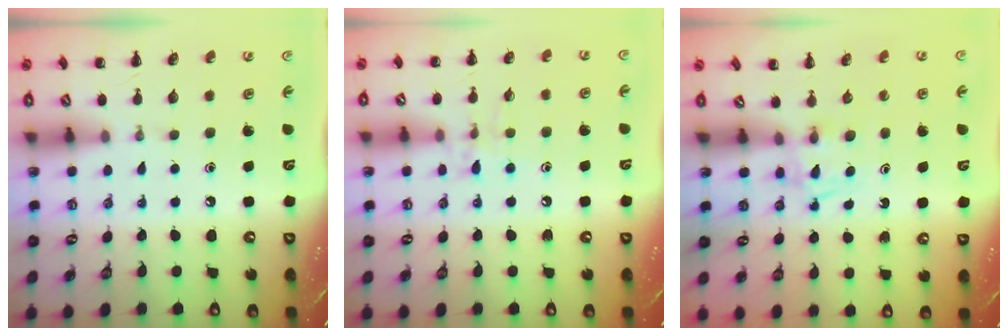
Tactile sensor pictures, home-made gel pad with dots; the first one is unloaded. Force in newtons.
{"total": 8.0, "press": 7.8, "slide": 1.6}
{"total": 2.7, "press": 2.4, "slide": 1.1}